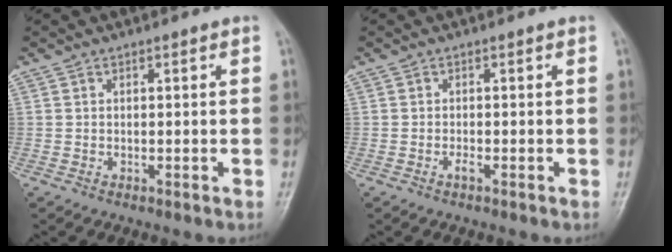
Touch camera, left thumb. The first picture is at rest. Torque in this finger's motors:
{"motor_torque": [-0.03, 0.03, 0.07, 0.03, 0.00]}